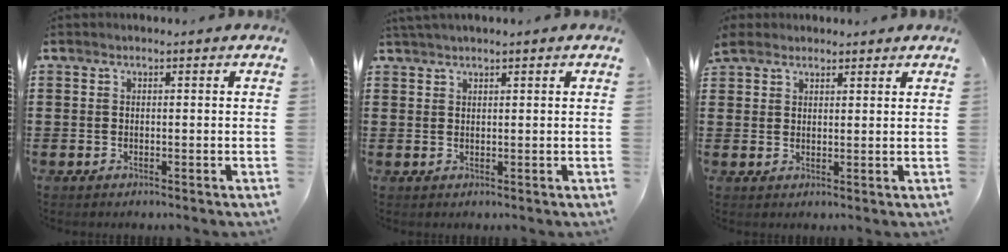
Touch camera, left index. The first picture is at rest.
{"total": 1.2, "force": [1.0, -0.1, 0.6], "torque": [-0.013, -0.001, 0.019]}
{"total": 3.5, "force": [3.0, 1.6, 0.9], "torque": [-0.028, 0.005, 0.059]}